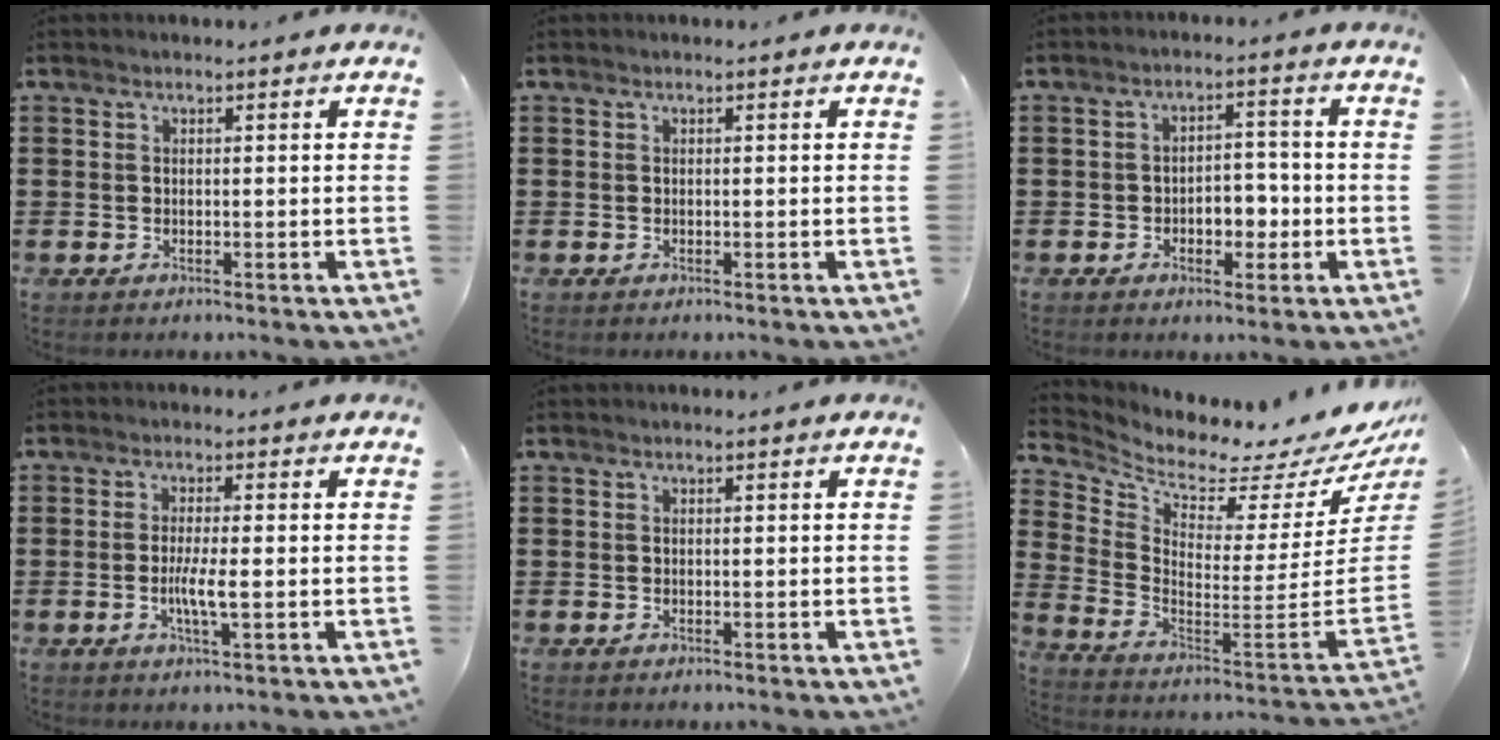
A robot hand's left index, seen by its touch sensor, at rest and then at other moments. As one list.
[{"total": 0.0}, {"total": 4.4, "force": [-1.5, 2.8, 3.1], "torque": [-0.053, 0.003, -0.032]}, {"total": 4.1, "force": [-0.6, 0.5, 4.0], "torque": [-0.078, -0.005, -0.014]}, {"total": 0.0}, {"total": 3.0, "force": [2.5, 0.5, 1.6], "torque": [-0.046, -0.061, 0.032]}]